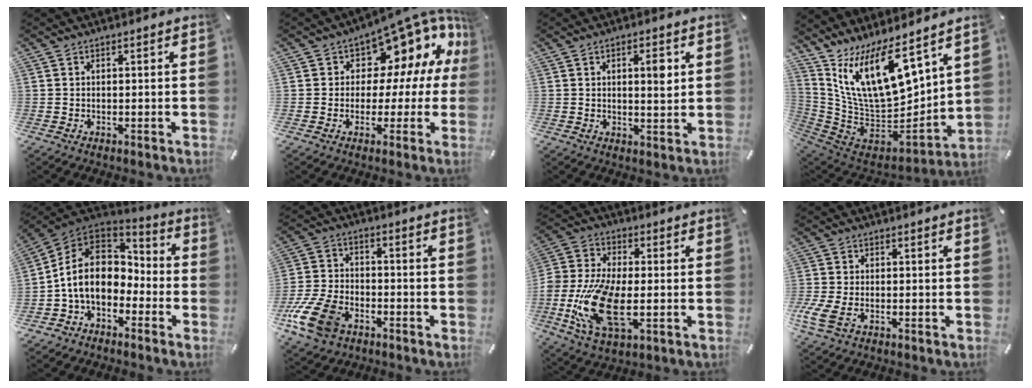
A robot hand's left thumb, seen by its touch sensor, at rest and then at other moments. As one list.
[{"total": 11.2, "force": [7.1, 6.7, 5.5], "torque": [-0.076, -0.075, 0.121]}, {"total": 4.9, "force": [1.5, 1.7, 4.4], "torque": [-0.066, -0.006, 0.017]}, {"total": 19.3, "force": [9.2, 9.4, 14.1], "torque": [-0.269, -0.080, 0.166]}, {"total": 12.3, "force": [-2.3, 9.6, 7.4], "torque": [-0.155, 0.019, -0.043]}, {"total": 13.1, "force": [-6.9, 8.2, 7.4], "torque": [-0.153, 0.037, -0.125]}, {"total": 16.7, "force": [-3.4, 8.6, 13.9], "torque": [-0.316, -0.017, -0.061]}, {"total": 6.7, "force": [-2.9, 3.5, 5.0], "torque": [-0.131, -0.009, -0.055]}]